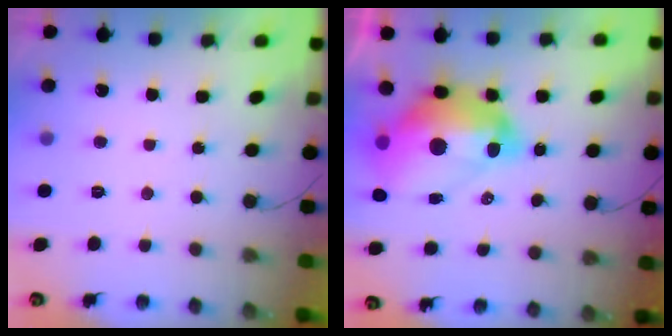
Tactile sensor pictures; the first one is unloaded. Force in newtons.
{"total": 19.9, "press": 19.7, "slide": 2.3}